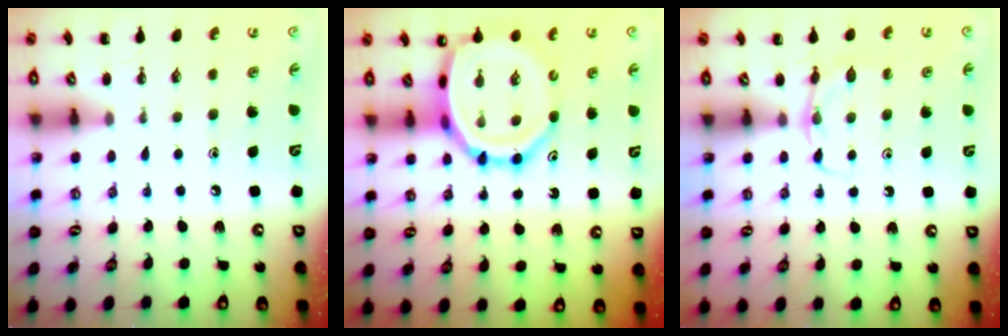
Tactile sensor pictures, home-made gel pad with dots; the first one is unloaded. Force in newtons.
{"total": 13.6, "press": 13.2, "slide": 3.5}
{"total": 4.5, "press": 4.3, "slide": 1.3}